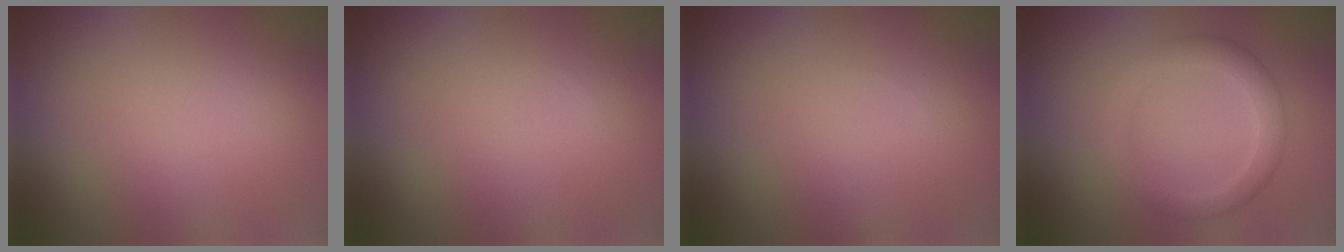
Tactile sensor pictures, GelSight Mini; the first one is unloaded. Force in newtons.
{"total": 0.0}
{"total": 0.0}
{"total": 2.7, "press": 2.7, "slide": 0.3}